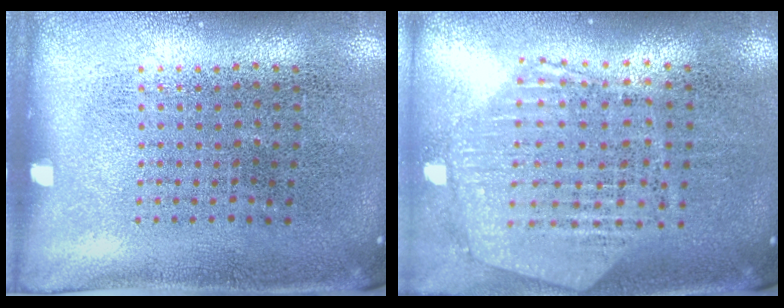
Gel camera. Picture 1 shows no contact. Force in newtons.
{"total": 1.2, "press": 1.2, "slide": 0.1}